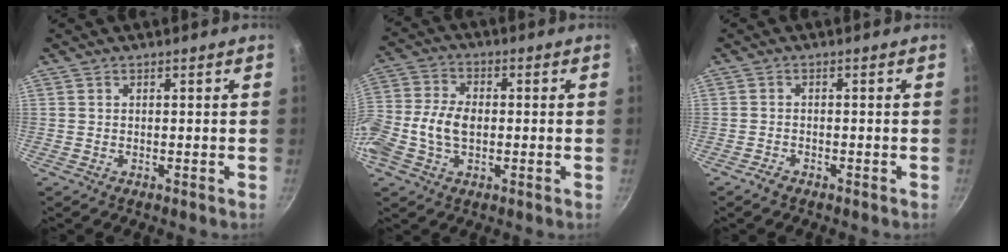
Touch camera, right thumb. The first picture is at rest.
{"total": 10.5, "force": [-1.6, 6.8, 7.9], "torque": [-0.160, 0.024, -0.043]}
{"total": 1.7, "force": [-1.4, 0.7, 0.7], "torque": [-0.019, 0.014, -0.027]}